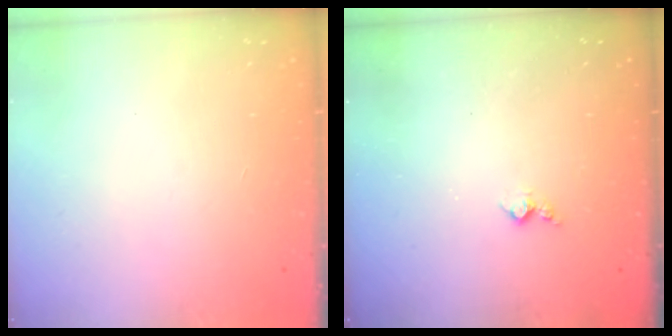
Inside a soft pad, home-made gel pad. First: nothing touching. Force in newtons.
{"total": 3.4, "press": 3.4, "slide": 0.4}